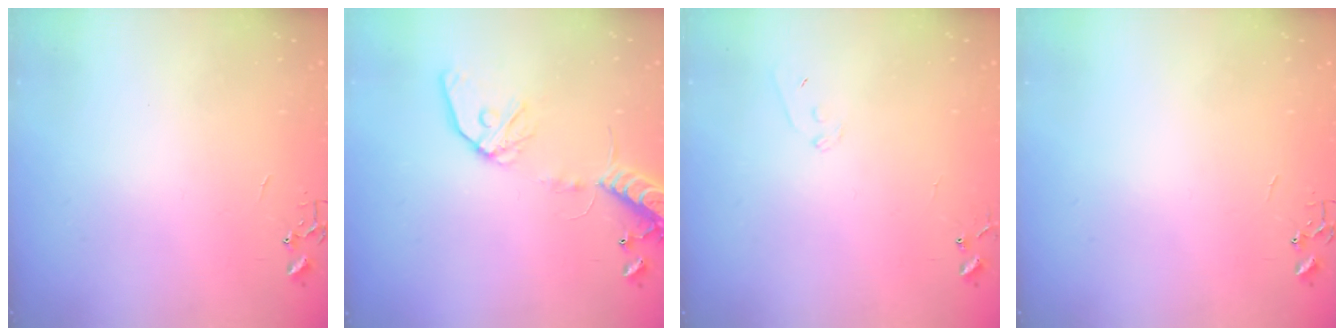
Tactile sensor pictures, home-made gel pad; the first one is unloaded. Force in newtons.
{"total": 14.1, "press": 13.8, "slide": 3.0}
{"total": 6.8, "press": 6.7, "slide": 0.5}
{"total": 0.0}